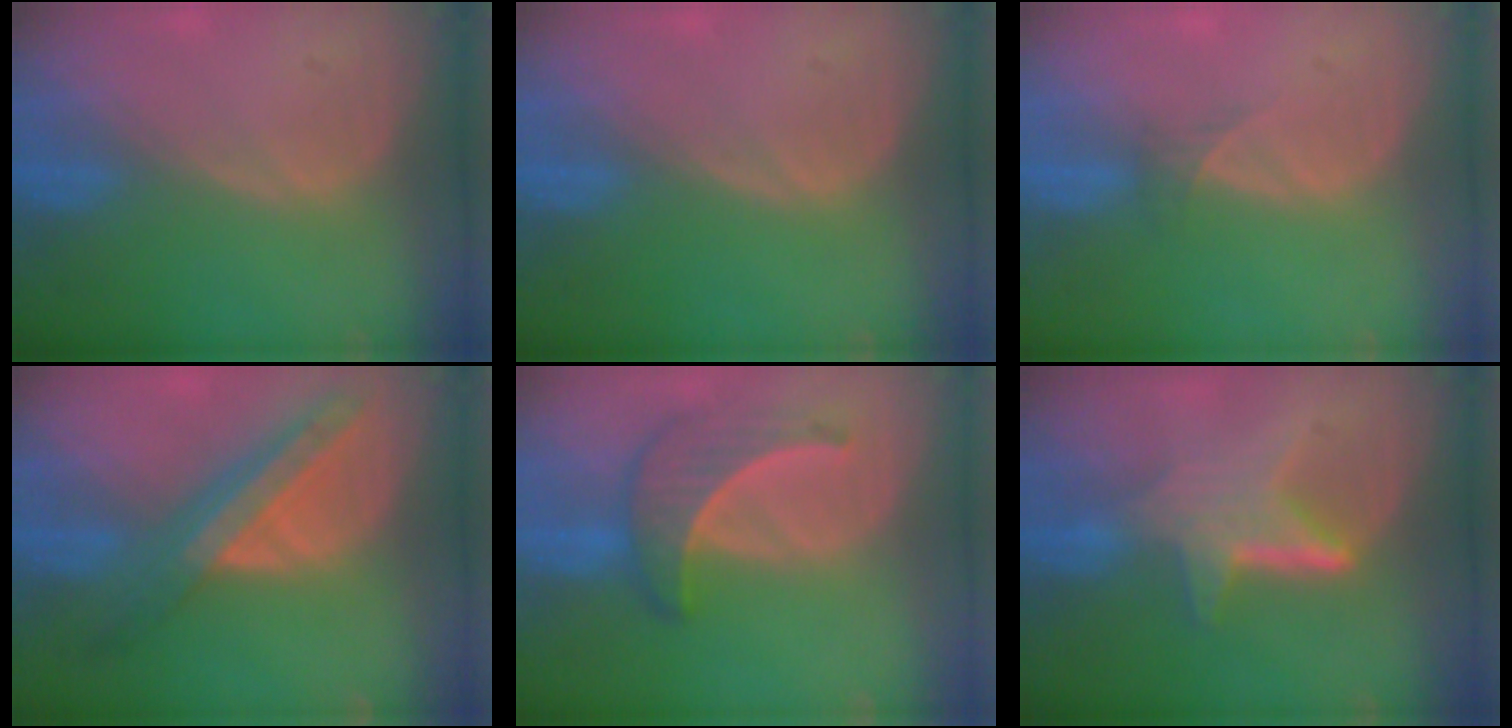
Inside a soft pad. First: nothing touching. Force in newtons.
{"total": 0.0}
{"total": 1.3, "press": 1.0, "slide": 0.8}
{"total": 8.8, "press": 7.6, "slide": 4.4}
{"total": 6.4, "press": 6.3, "slide": 0.7}
{"total": 6.5, "press": 5.9, "slide": 2.8}